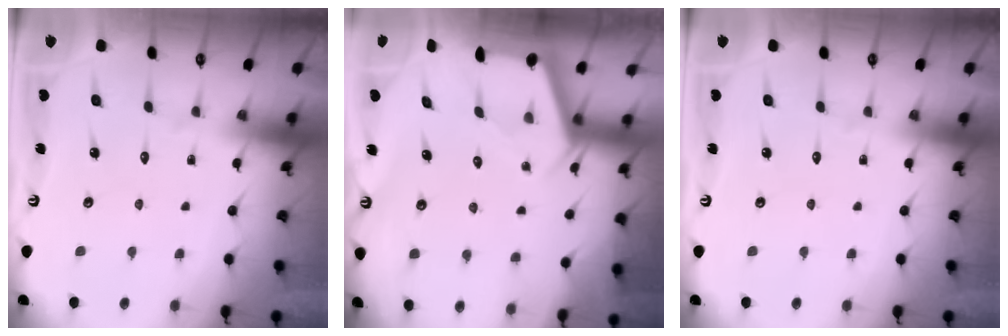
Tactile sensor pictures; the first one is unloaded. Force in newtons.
{"total": 2.4, "press": 2.4, "slide": 0.3}
{"total": 0.0}